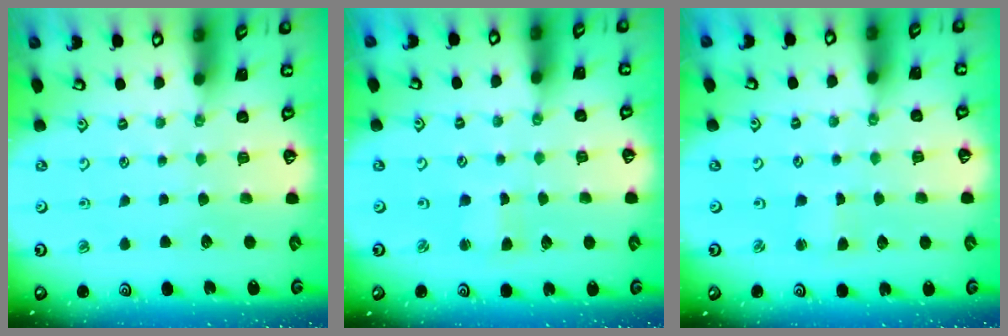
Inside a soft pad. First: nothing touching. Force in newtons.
{"total": 2.2, "press": 2.1, "slide": 0.3}
{"total": 1.4, "press": 1.3, "slide": 0.3}